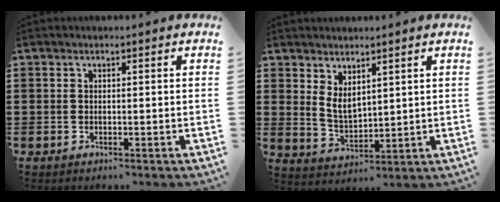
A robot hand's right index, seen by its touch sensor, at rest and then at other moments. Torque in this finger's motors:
{"motor_torque": [0.38, 0.42, 0.04, 0.08]}